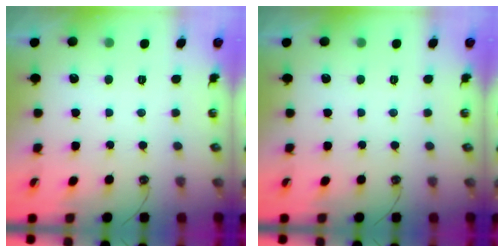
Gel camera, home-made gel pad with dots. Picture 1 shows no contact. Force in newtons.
{"total": 0.0}